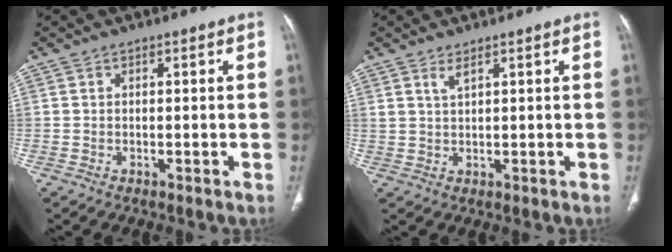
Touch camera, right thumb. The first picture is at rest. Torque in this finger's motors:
{"motor_torque": [-0.22, 0.07, 0.28, 0.46, 0.02]}